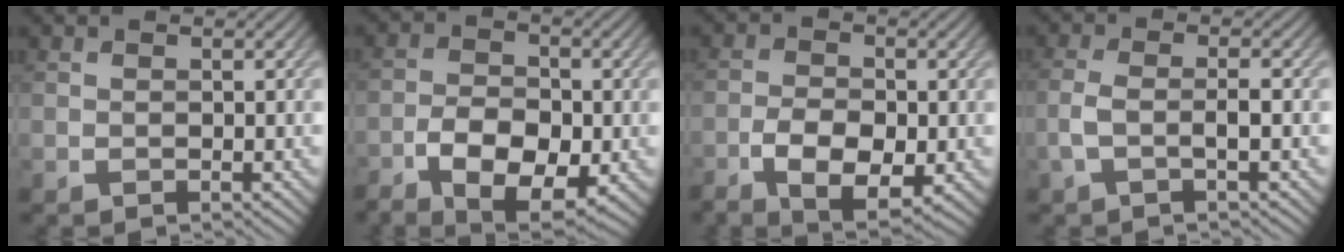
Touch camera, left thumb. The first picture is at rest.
{"total": 8.9, "force": [-4.0, 4.9, 6.2], "torque": [-0.112, -0.008, -0.070]}
{"total": 6.6, "force": [-2.6, 3.5, 5.0], "torque": [-0.093, -0.009, -0.050]}
{"total": 3.2, "force": [-1.0, 0.7, 3.0], "torque": [-0.066, 0.005, -0.028]}